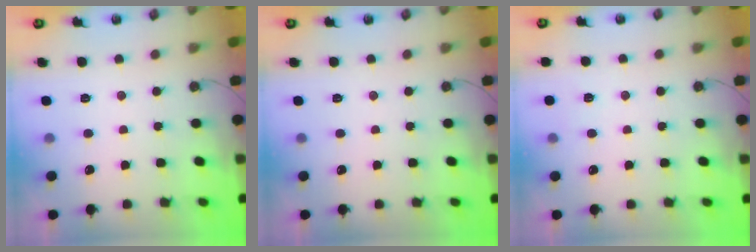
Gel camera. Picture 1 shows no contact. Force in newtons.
{"total": 0.0}
{"total": 2.5, "press": 2.4, "slide": 0.4}